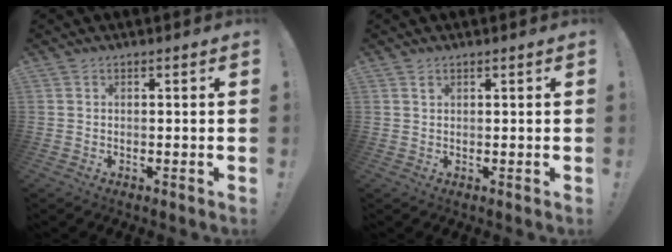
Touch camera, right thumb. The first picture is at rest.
{"total": 0.7, "force": [0.4, 0.4, 0.3], "torque": [-0.002, -0.002, 0.007]}